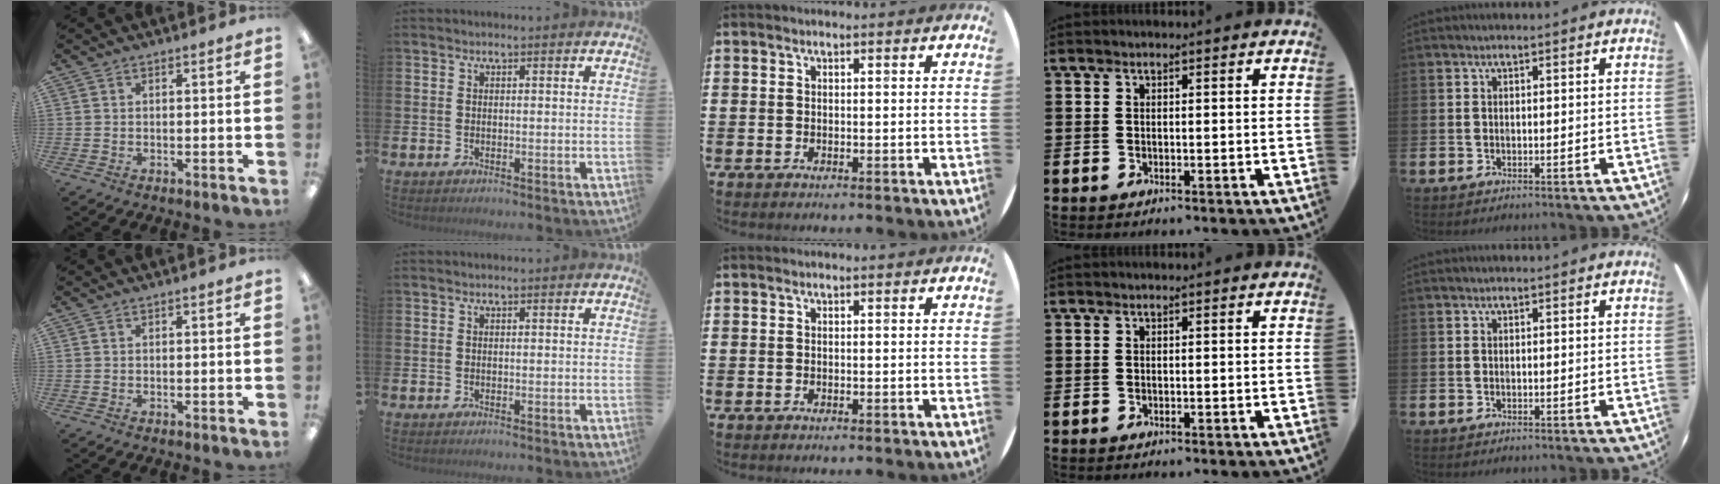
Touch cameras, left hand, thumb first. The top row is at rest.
{}